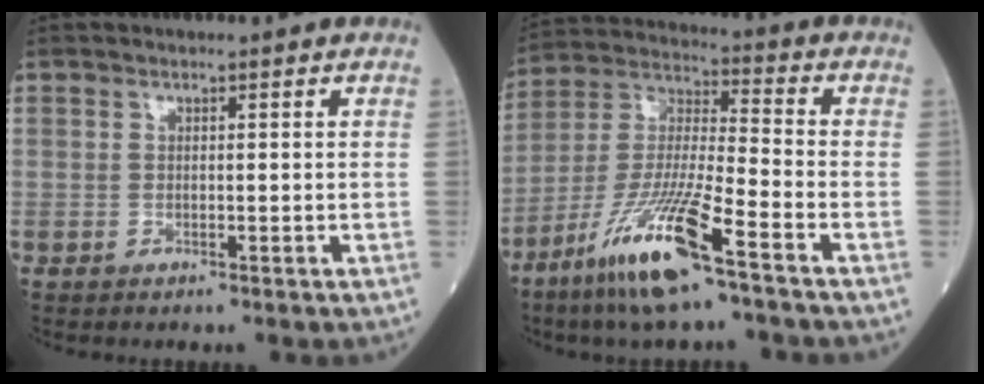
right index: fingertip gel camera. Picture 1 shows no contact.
{"total": 15.1, "force": [-8.9, 0.5, 12.2], "torque": [-0.255, -0.035, -0.173]}